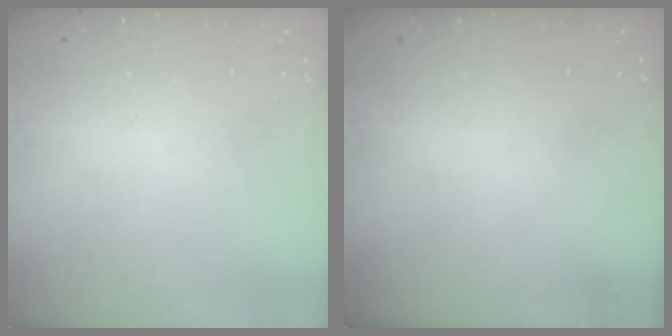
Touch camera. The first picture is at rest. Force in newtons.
{"total": 0.0}